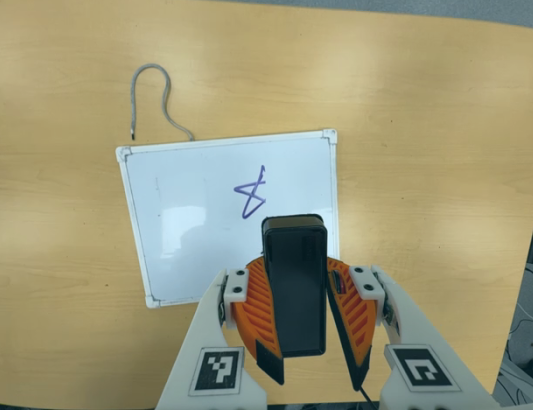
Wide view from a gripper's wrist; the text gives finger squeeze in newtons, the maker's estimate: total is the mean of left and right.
{"total": 11.6, "left": 11.2, "right": 11.9}